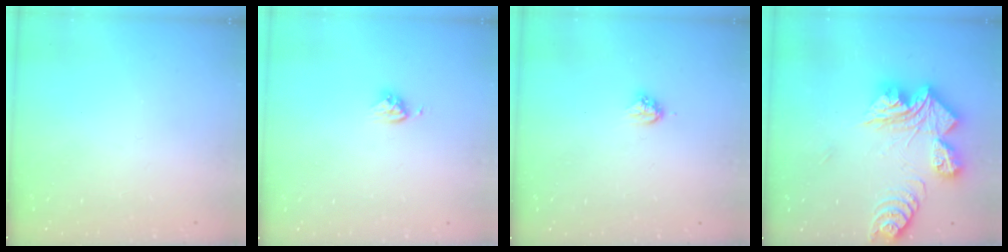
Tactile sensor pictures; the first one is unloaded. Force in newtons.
{"total": 3.6, "press": 3.6, "slide": 0.5}
{"total": 3.7, "press": 3.7, "slide": 0.3}
{"total": 19.1, "press": 19.0, "slide": 2.0}